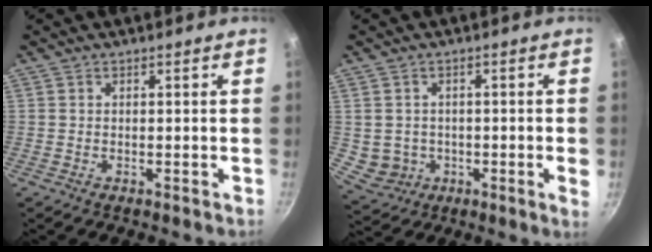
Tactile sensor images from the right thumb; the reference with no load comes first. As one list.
[{"total": 6.1, "force": [-0.5, 4.3, 4.2], "torque": [-0.054, -0.002, 0.004]}]